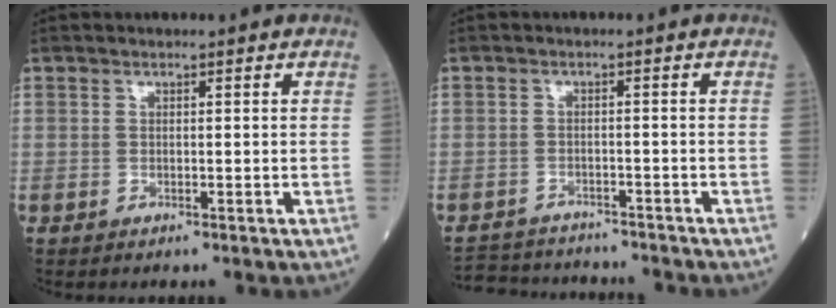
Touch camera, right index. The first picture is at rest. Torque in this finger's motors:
{"motor_torque": [-0.12, -0.04, -0.19, -0.04]}